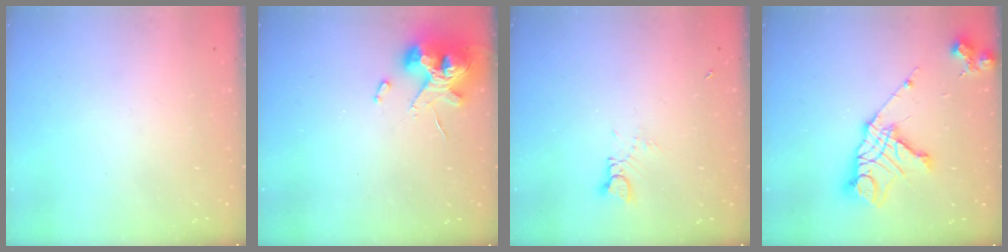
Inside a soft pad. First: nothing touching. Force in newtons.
{"total": 12.7, "press": 12.5, "slide": 2.0}
{"total": 2.1, "press": 2.0, "slide": 0.3}
{"total": 16.2, "press": 16.1, "slide": 1.9}